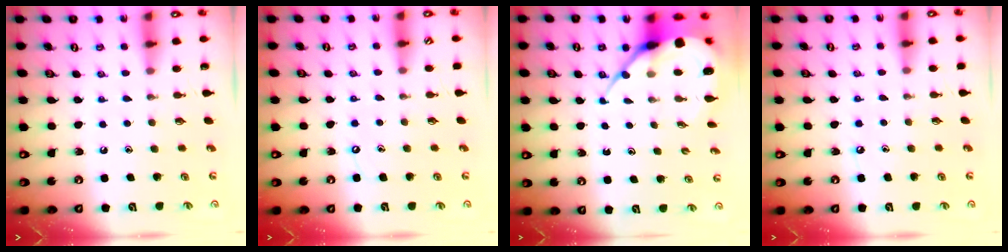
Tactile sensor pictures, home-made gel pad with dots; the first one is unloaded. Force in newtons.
{"total": 4.0, "press": 4.0, "slide": 0.6}
{"total": 10.5, "press": 10.5, "slide": 0.9}
{"total": 4.0, "press": 4.0, "slide": 0.5}